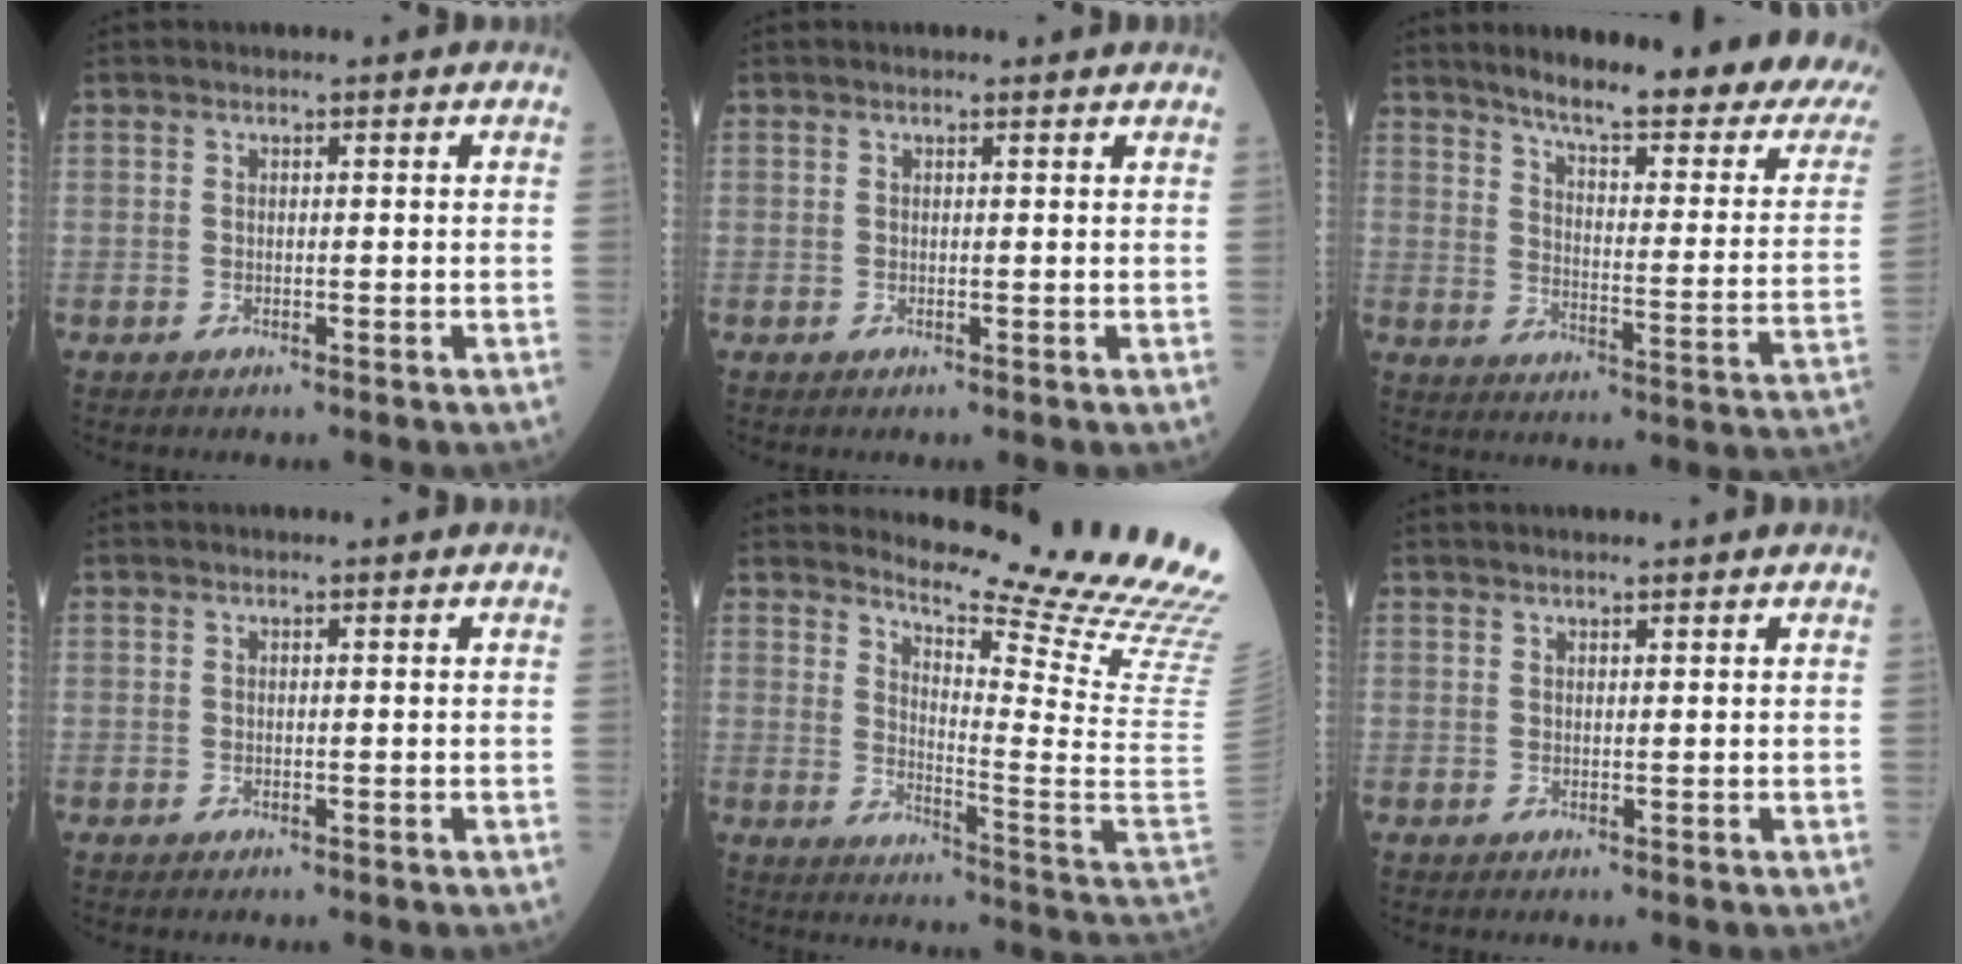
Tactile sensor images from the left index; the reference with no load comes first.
{"total": 1.2, "force": [1.0, 0.4, 0.3], "torque": [-0.013, 0.009, 0.015]}
{"total": 23.4, "force": [19.1, 2.4, 13.2], "torque": [-0.185, -0.062, 0.243]}
{"total": 0.0}
{"total": 21.4, "force": [19.9, -2.4, 7.5], "torque": [-0.131, -0.163, 0.247]}
{"total": 2.2, "force": [1.9, 0.5, 1.0], "torque": [-0.014, 0.012, 0.029]}